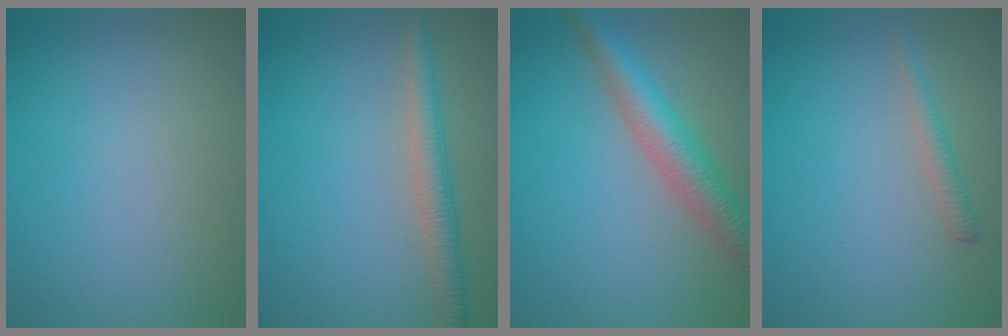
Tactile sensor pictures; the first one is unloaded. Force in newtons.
{"total": 3.0, "press": 3.0, "slide": 0.1}
{"total": 5.0, "press": 5.0, "slide": 0.3}
{"total": 1.4, "press": 1.3, "slide": 0.1}